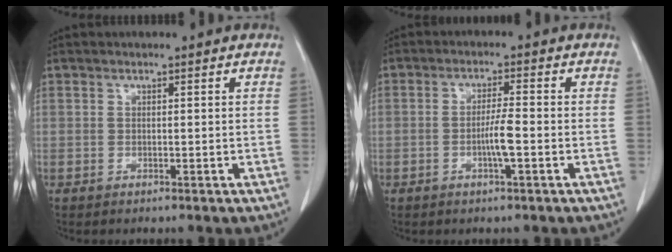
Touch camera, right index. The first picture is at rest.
{"total": 3.8, "force": [-1.1, 0.1, 3.7], "torque": [-0.070, -0.002, -0.021]}